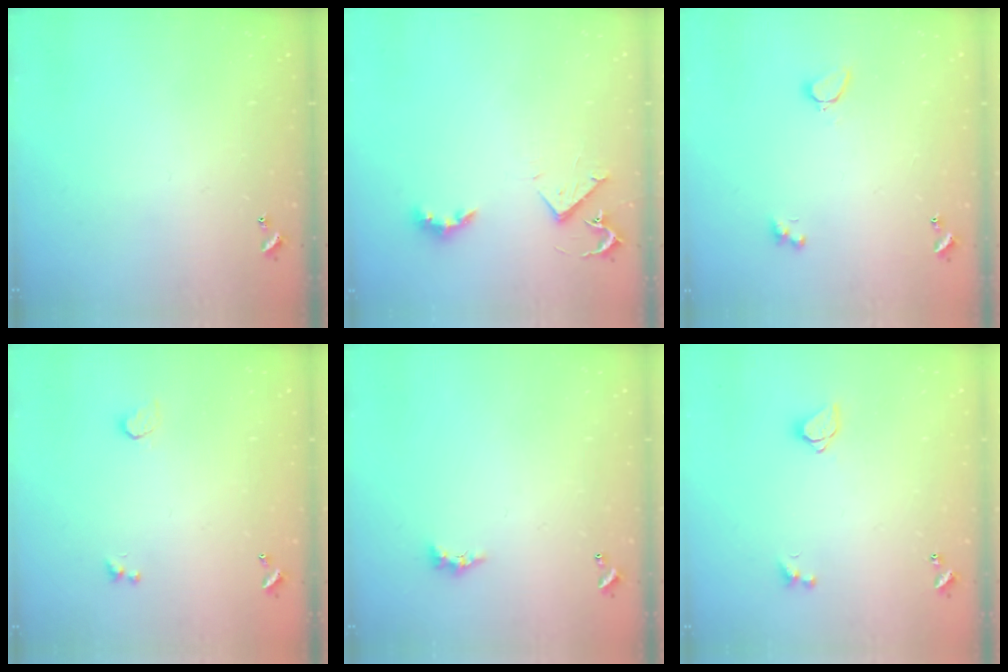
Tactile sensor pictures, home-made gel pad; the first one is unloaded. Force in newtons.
{"total": 4.1, "press": 4.0, "slide": 0.5}
{"total": 3.7, "press": 3.6, "slide": 0.7}
{"total": 1.0, "press": 0.7, "slide": 0.7}
{"total": 2.2, "press": 2.2, "slide": 0.6}
{"total": 1.5, "press": 1.5, "slide": 0.3}